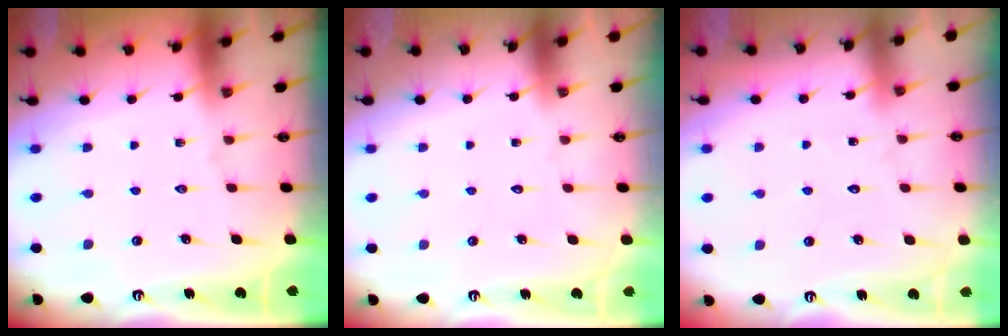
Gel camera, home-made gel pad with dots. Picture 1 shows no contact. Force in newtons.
{"total": 1.7, "press": 1.7, "slide": 0.1}
{"total": 5.8, "press": 5.7, "slide": 0.5}